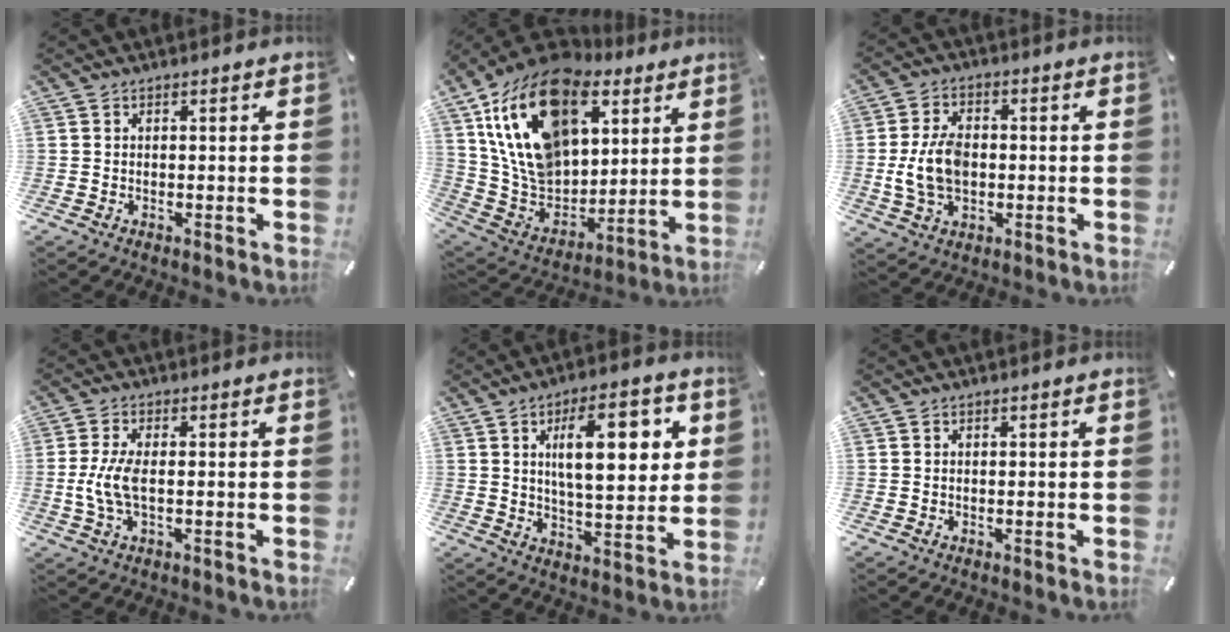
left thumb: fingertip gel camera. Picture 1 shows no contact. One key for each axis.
{"total": 24.5, "fx": 11.2, "fy": 16.4, "fz": 14.3, "tx": -0.284, "ty": -0.062, "tz": 0.204}
{"total": 9.9, "fx": -0.8, "fy": 6.8, "fz": 7.2, "tx": -0.163, "ty": 0.007, "tz": -0.014}
{"total": 6.9, "fx": -0.6, "fy": 2.7, "fz": 6.3, "tx": -0.143, "ty": -0.010, "tz": -0.014}
{"total": 16.3, "fx": 5.5, "fy": 7.0, "fz": 13.7, "tx": -0.201, "ty": -0.004, "tz": 0.084}
{"total": 0.0}